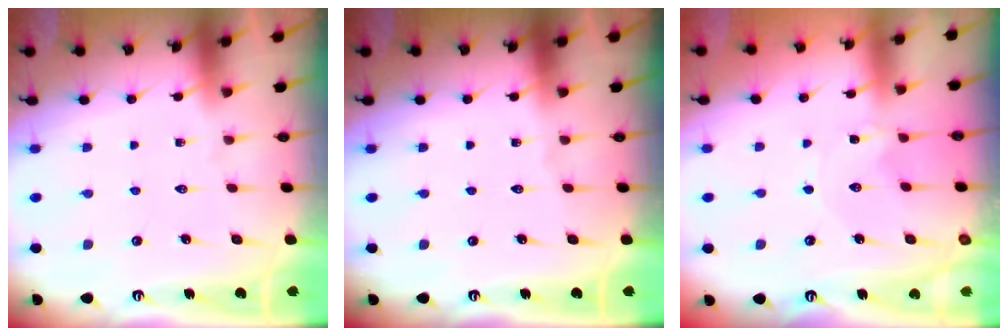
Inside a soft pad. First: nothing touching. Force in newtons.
{"total": 0.0}
{"total": 0.0}